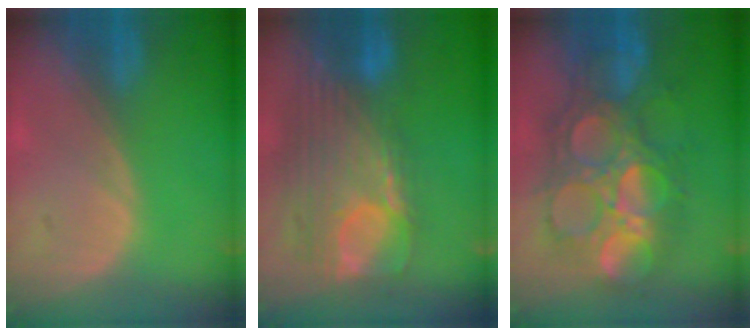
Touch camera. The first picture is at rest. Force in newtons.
{"total": 12.5, "press": 10.6, "slide": 6.7}
{"total": 11.8, "press": 11.7, "slide": 1.3}